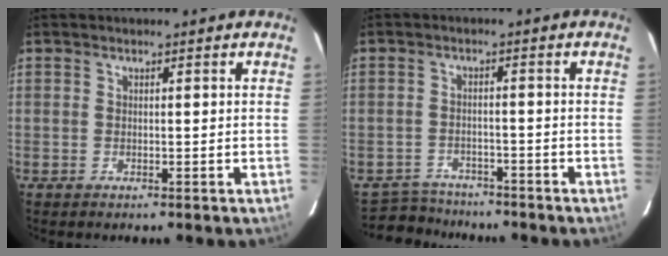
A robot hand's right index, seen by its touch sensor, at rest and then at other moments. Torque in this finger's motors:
{"motor_torque": [0.06, -0.13, 0.01, -0.02]}